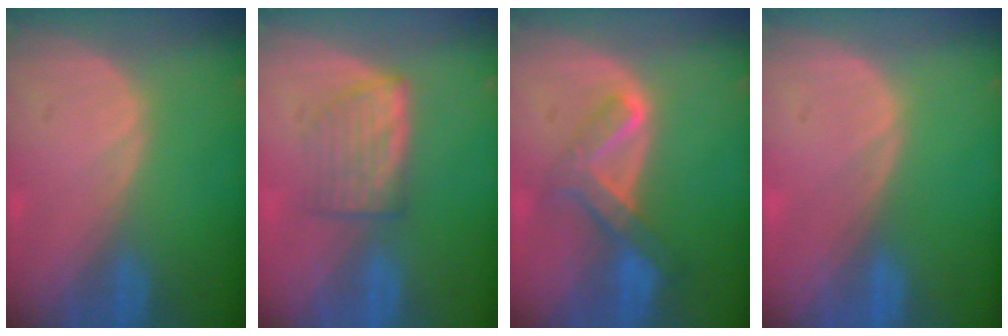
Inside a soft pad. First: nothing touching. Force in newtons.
{"total": 5.0, "press": 4.9, "slide": 1.2}
{"total": 6.7, "press": 5.6, "slide": 3.6}
{"total": 0.0}